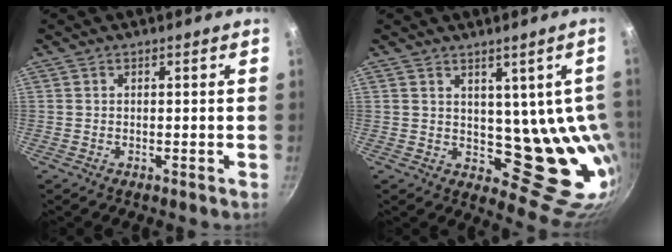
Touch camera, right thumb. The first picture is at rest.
{"total": 12.8, "force": [2.0, 7.5, 10.2], "torque": [-0.081, -0.033, 0.046]}